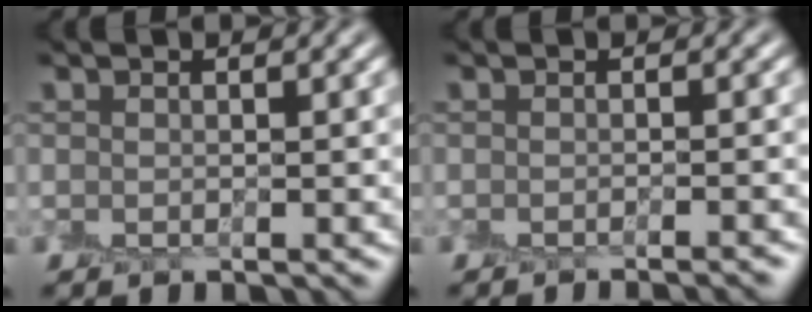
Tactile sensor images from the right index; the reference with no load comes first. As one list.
[{"total": 1.7, "force": [-1.6, -0.3, 0.6], "torque": [-0.001, -0.007, -0.024]}]